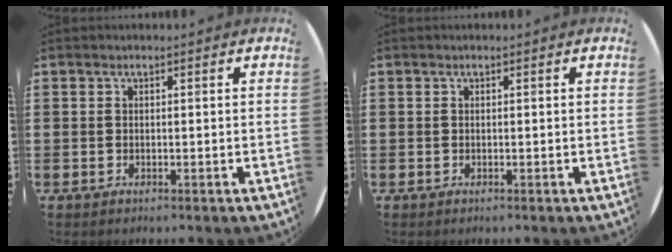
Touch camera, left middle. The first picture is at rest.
{"total": 0.0}